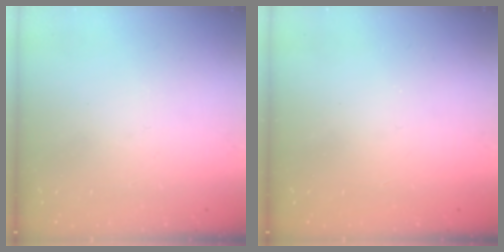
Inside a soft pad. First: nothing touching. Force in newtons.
{"total": 1.0, "press": 1.0, "slide": 0.1}